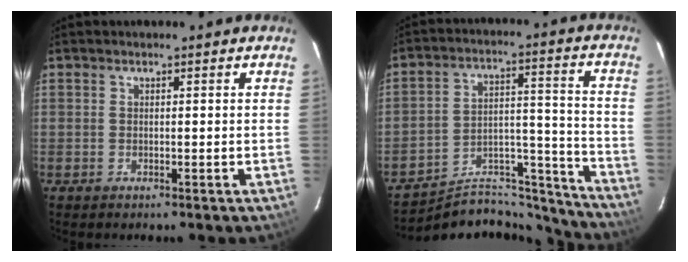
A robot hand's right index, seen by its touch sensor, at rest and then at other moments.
{"total": 17.5, "force": [-16.9, 4.3, 0.9], "torque": [-0.003, 0.075, -0.249]}